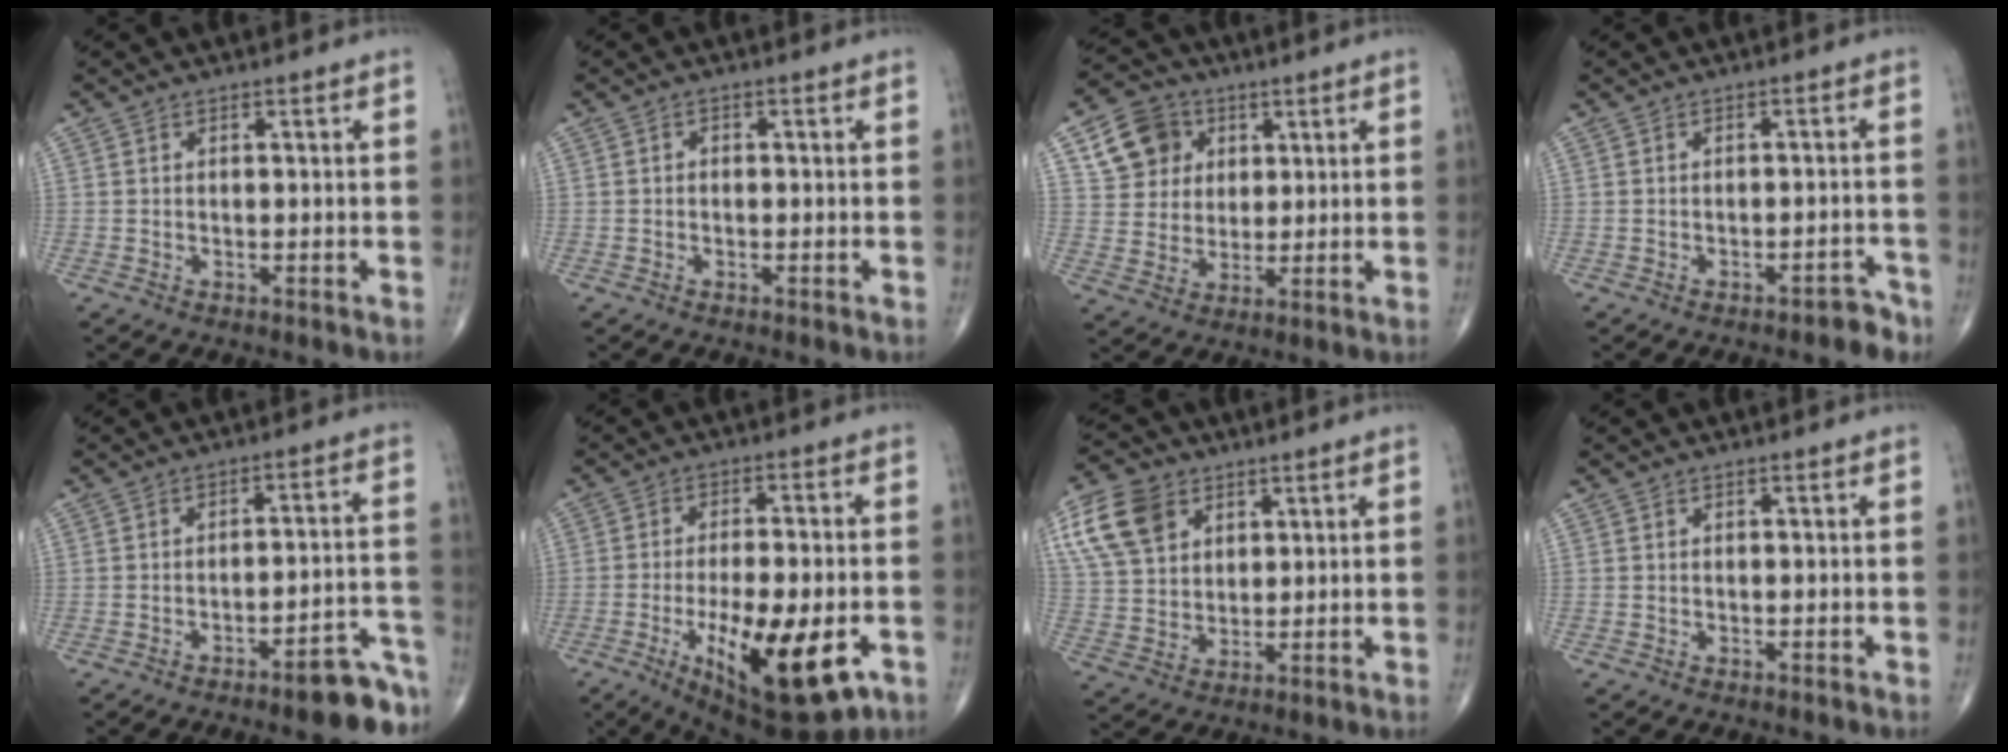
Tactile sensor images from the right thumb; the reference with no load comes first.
{"total": 0.9, "force": [-0.1, 0.7, 0.5], "torque": [-0.005, 0.004, -0.005]}
{"total": 10.3, "force": [4.0, 8.8, 3.4], "torque": [-0.034, -0.003, 0.072]}
{"total": 3.8, "force": [-3.0, 1.6, 1.9], "torque": [-0.011, 0.030, -0.035]}
{"total": 9.2, "force": [-6.3, 2.0, 6.3], "torque": [-0.061, 0.061, -0.079]}
{"total": 19.5, "force": [-6.9, 6.8, 17.0], "torque": [-0.257, -0.003, -0.091]}
{"total": 12.2, "force": [5.4, 8.7, 6.5], "torque": [-0.116, -0.007, 0.106]}
{"total": 0.0}